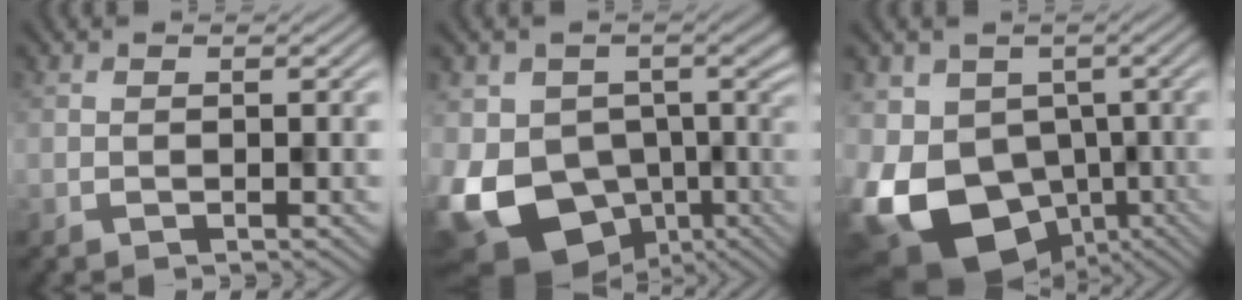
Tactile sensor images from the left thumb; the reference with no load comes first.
{"total": 13.7, "force": [-4.5, 11.1, 6.7], "torque": [-0.156, -0.033, -0.070]}
{"total": 14.3, "force": [-5.7, 10.4, 8.1], "torque": [-0.168, -0.026, -0.079]}